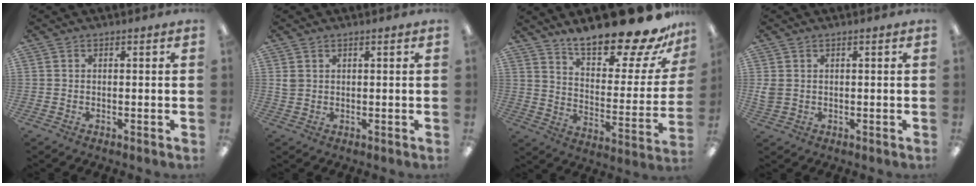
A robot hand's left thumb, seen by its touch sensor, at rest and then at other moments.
{"total": 1.7, "force": [0.9, 1.2, 0.8], "torque": [-0.019, 0.002, 0.016]}
{"total": 21.6, "force": [17.8, 5.9, 10.6], "torque": [-0.151, -0.128, 0.296]}
{"total": 2.4, "force": [0.5, 2.0, 1.2], "torque": [-0.024, 0.003, 0.010]}